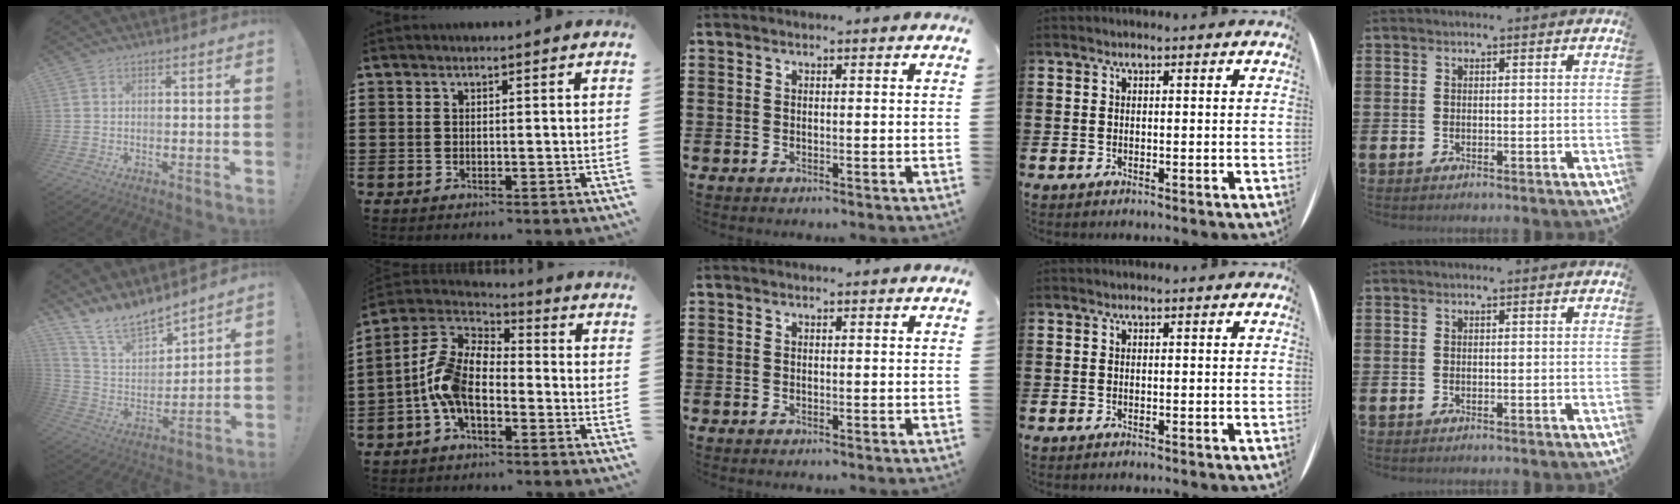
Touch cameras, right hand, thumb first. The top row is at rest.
{"thumb": {"total": 13.1, "force": [12.0, 3.8, 3.6], "torque": [-0.091, -0.094, 0.222]}, "index": {"total": 9.2, "force": [-1.6, 4.7, 7.7], "torque": [-0.199, -0.009, -0.041]}}